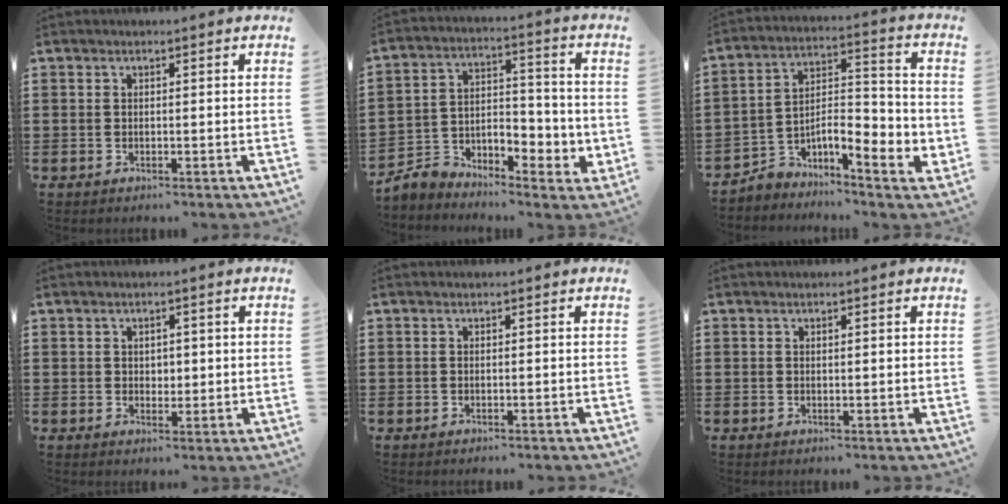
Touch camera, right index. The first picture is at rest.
{"total": 4.3, "force": [-2.6, 3.2, 1.5], "torque": [-0.036, 0.002, -0.051]}
{"total": 6.3, "force": [-3.2, 2.4, 4.8], "torque": [-0.097, -0.014, -0.064]}
{"total": 1.9, "force": [0.6, 1.5, 0.9], "torque": [-0.016, 0.008, 0.007]}
{"total": 0.0}
{"total": 0.6, "force": [0.3, 0.2, 0.4], "torque": [-0.009, 0.002, 0.005]}